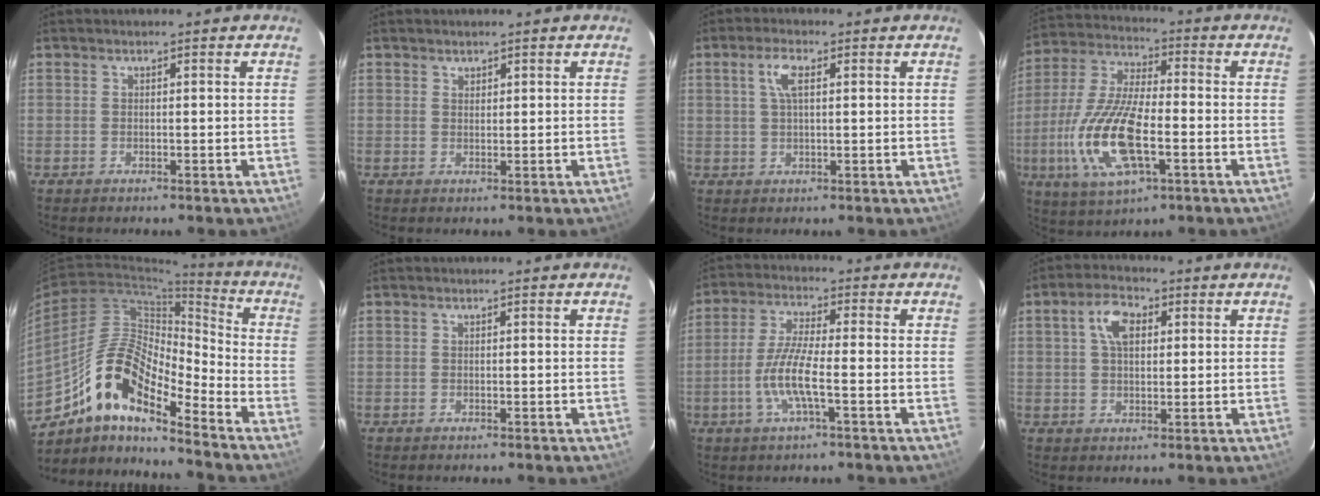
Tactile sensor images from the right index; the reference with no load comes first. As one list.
[{"total": 1.0, "force": [0.8, 0.6, 0.1], "torque": [0.000, 0.001, 0.014]}, {"total": 4.0, "force": [1.3, 1.5, 3.4], "torque": [-0.068, 0.009, 0.025]}, {"total": 17.5, "force": [-4.9, 6.7, 15.5], "torque": [-0.333, -0.011, -0.094]}, {"total": 15.3, "force": [-10.9, 4.4, 9.9], "torque": [-0.174, 0.011, -0.212]}, {"total": 0.0}, {"total": 7.9, "force": [-2.6, 0.9, 7.5], "torque": [-0.157, -0.003, -0.051]}, {"total": 6.0, "force": [1.9, 3.5, 4.5], "torque": [-0.083, 0.019, 0.035]}]